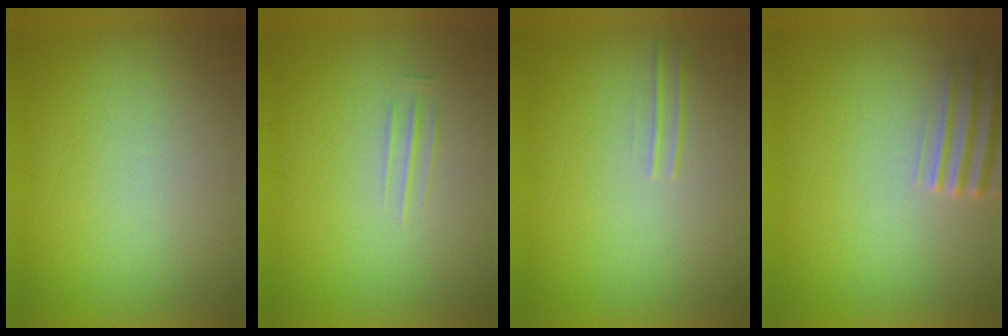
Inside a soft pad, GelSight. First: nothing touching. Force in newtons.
{"total": 1.6}
{"total": 1.5}
{"total": 2.8}